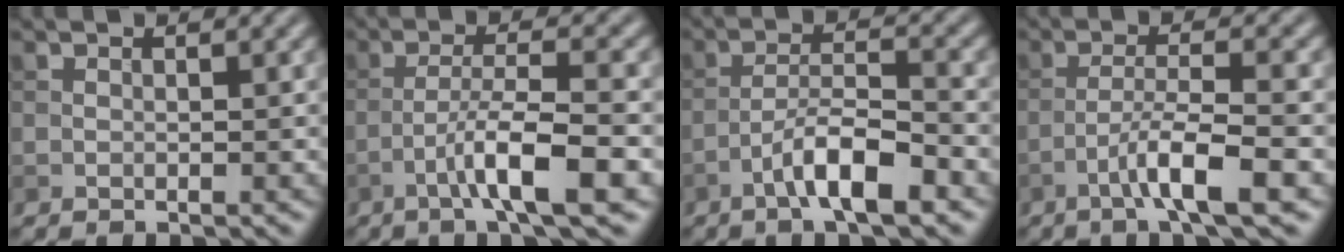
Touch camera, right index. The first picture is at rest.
{"total": 6.6, "force": [-2.9, 0.9, 5.9], "torque": [-0.098, 0.012, -0.055]}
{"total": 5.6, "force": [-3.2, 1.2, 4.5], "torque": [-0.075, 0.013, -0.060]}
{"total": 5.6, "force": [-2.7, 0.7, 4.8], "torque": [-0.080, 0.010, -0.053]}